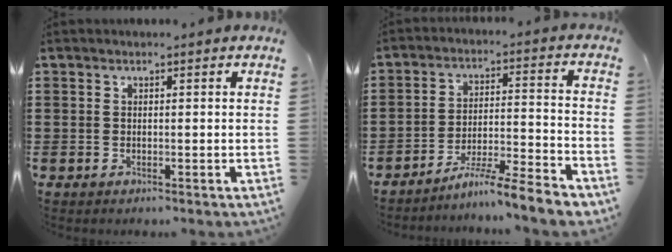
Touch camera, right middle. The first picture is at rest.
{"total": 7.5, "force": [-6.9, -0.5, 2.9], "torque": [-0.053, -0.012, -0.136]}